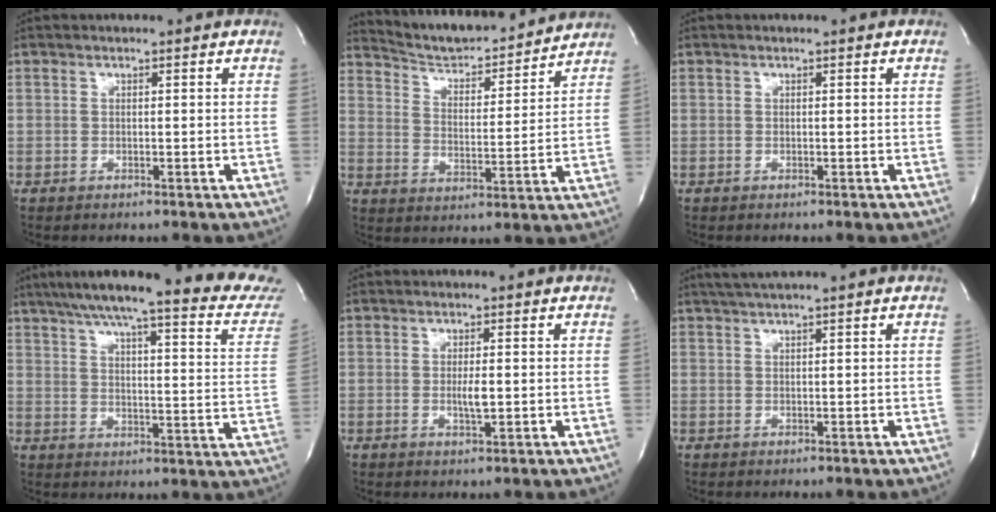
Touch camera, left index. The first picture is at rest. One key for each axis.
{"total": 14.3, "fx": 13.6, "fy": 2.0, "fz": 3.9, "tx": -0.063, "ty": -0.002, "tz": 0.209}
{"total": 0.0}
{"total": 24.7, "fx": 21.4, "fy": 1.8, "fz": 12.2, "tx": -0.173, "ty": -0.051, "tz": 0.260}
{"total": 2.4, "fx": -0.2, "fy": 0.5, "fz": 2.4, "tx": -0.046, "ty": -0.003, "tz": -0.003}
{"total": 2.9, "fx": 2.4, "fy": -0.6, "fz": 1.7, "tx": -0.031, "ty": 0.017, "tz": 0.047}